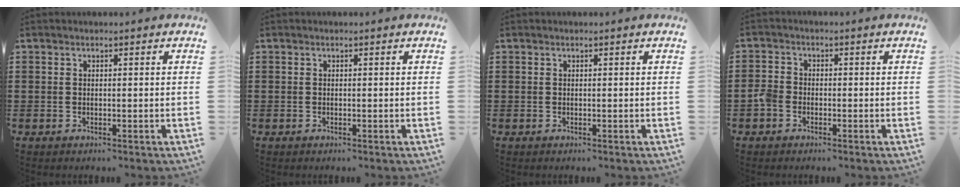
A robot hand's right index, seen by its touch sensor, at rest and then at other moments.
{"total": 0.0}
{"total": 0.0}
{"total": 2.6, "force": [-1.3, 1.8, 1.3], "torque": [-0.047, -0.005, -0.032]}